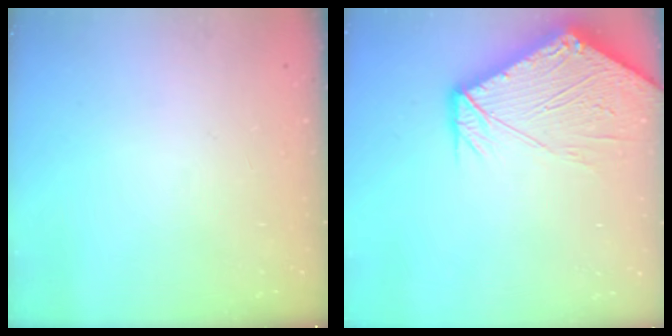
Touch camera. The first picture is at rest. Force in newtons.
{"total": 17.6, "press": 17.4, "slide": 2.3}